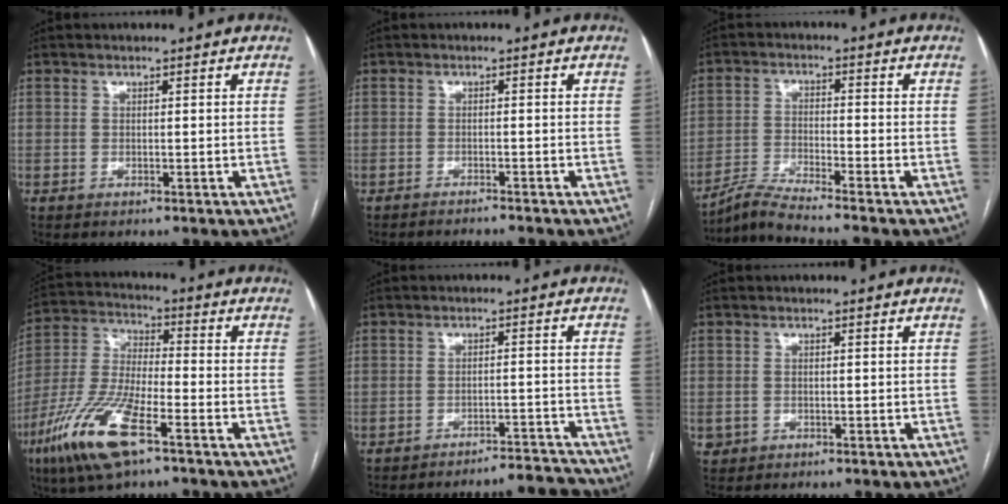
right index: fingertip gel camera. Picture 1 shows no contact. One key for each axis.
{"total": 3.6, "fx": -3.5, "fy": -0.4, "fz": 0.7, "tx": -0.005, "ty": -0.007, "tz": -0.048}
{"total": 7.0, "fx": -6.4, "fy": -1.9, "fz": 2.3, "tx": -0.046, "ty": -0.023, "tz": -0.120}
{"total": 14.8, "fx": -7.9, "fy": 3.4, "fz": 12.1, "tx": -0.261, "ty": -0.021, "tz": -0.149}
{"total": 6.0, "fx": -5.9, "fy": -0.7, "fz": -0.5, "tx": 0.020, "ty": 0.010, "tz": -0.084}
{"total": 1.2, "fx": -0.3, "fy": 1.1, "fz": 0.3, "tx": -0.005, "ty": 0.004, "tz": 0.000}